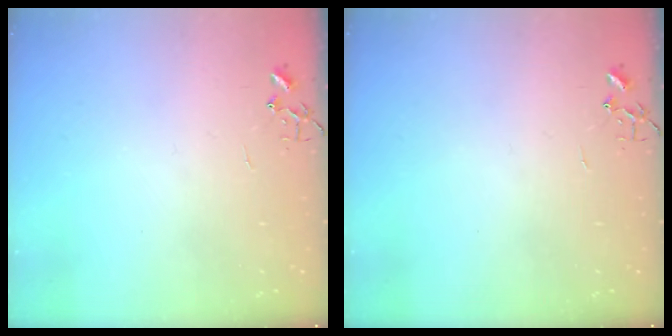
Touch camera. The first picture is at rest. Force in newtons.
{"total": 0.0}